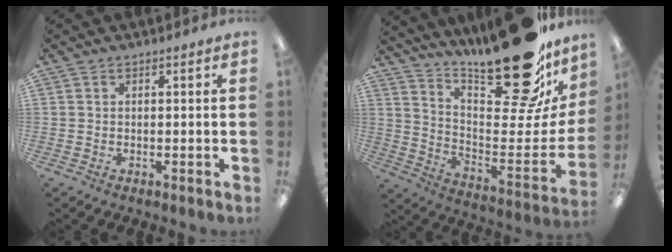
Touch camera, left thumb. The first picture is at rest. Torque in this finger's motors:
{"motor_torque": [2.50, 2.50, 1.22, -1.55, 0.37]}